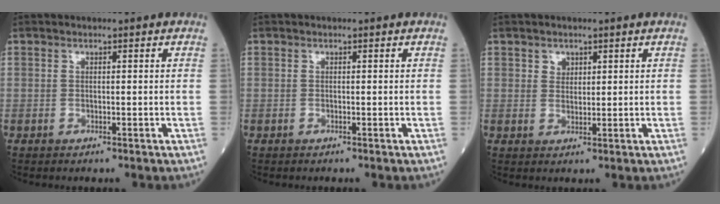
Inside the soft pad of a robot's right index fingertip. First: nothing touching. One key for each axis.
{"total": 0.0}
{"total": 1.7, "fx": 1.0, "fy": 1.3, "fz": 0.6, "tx": -0.003, "ty": -0.002, "tz": 0.015}